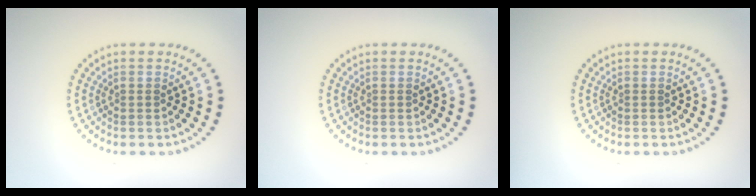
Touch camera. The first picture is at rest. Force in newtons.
{"total": 0.0}
{"total": 0.0}